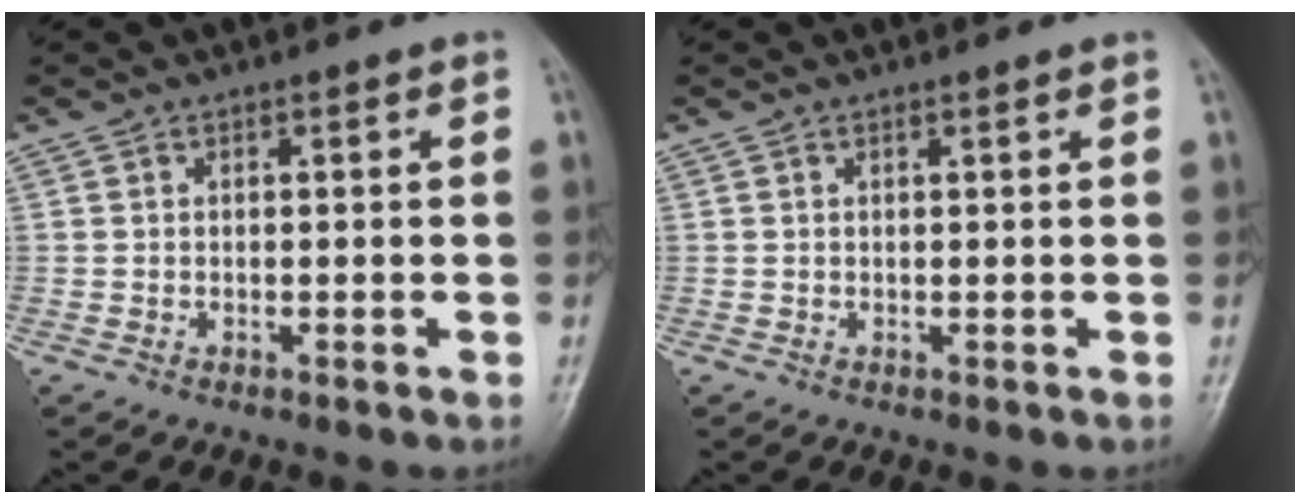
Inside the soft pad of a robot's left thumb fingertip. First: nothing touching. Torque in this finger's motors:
{"motor_torque": [-0.05, 0.05, -0.13, -0.12, 0.00]}